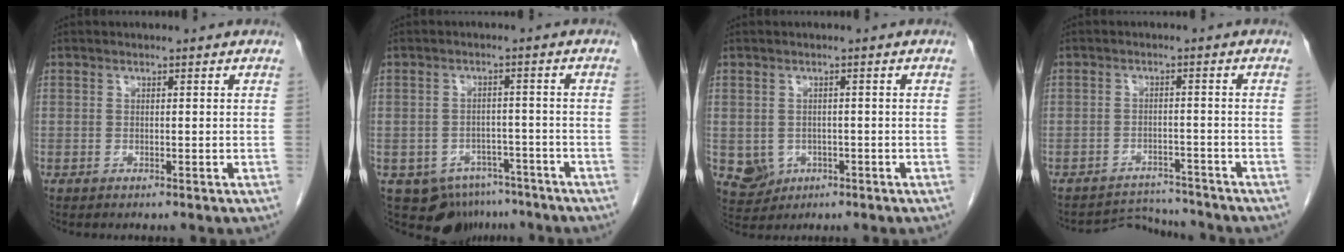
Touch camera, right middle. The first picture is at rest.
{"total": 9.6, "force": [-7.1, 5.9, 2.7], "torque": [-0.035, 0.010, -0.095]}
{"total": 5.6, "force": [-1.7, 5.2, 1.3], "torque": [-0.027, 0.001, -0.015]}
{"total": 4.9, "force": [-4.6, 0.3, -1.7], "torque": [0.031, 0.010, -0.069]}